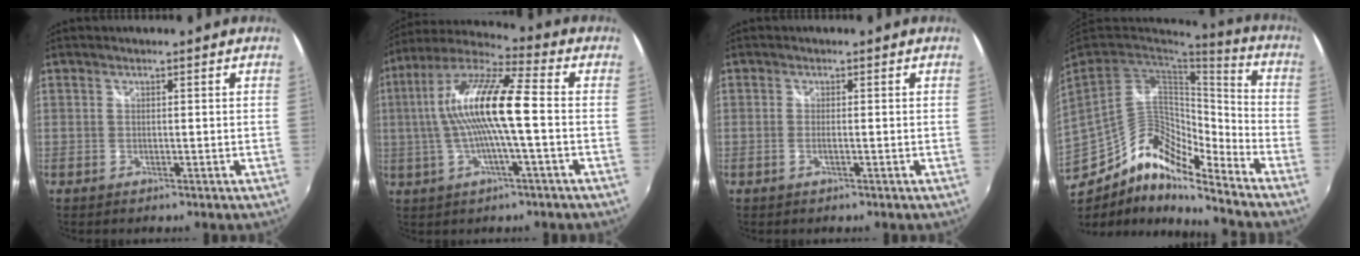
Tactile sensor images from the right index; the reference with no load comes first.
{"total": 15.5, "force": [-0.2, 1.9, 15.4], "torque": [-0.290, 0.015, -0.012]}
{"total": 1.3, "force": [-0.4, 0.1, 1.2], "torque": [-0.023, -0.001, -0.008]}
{"total": 18.8, "force": [-12.9, 8.0, 11.1], "torque": [-0.234, -0.006, -0.243]}